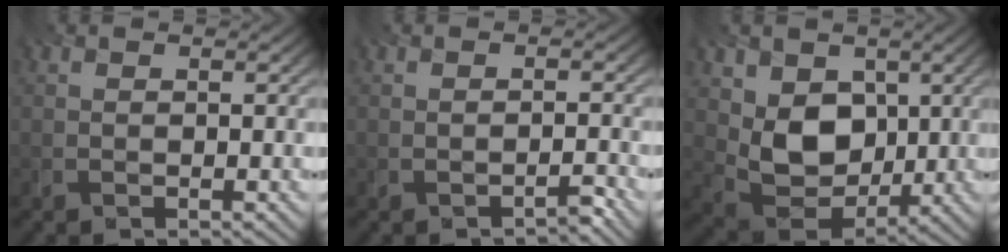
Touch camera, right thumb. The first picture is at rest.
{"total": 1.0, "force": [-0.9, 0.0, 0.4], "torque": [-0.009, 0.005, -0.013]}
{"total": 8.1, "force": [2.1, 6.1, 4.8], "torque": [-0.120, -0.014, 0.034]}